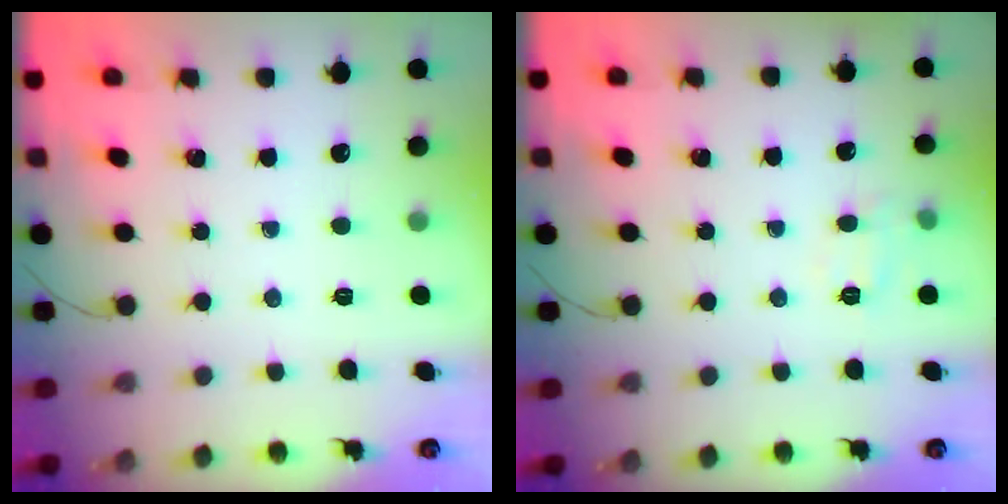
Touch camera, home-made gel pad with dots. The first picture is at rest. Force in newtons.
{"total": 8.5, "press": 8.4, "slide": 1.4}